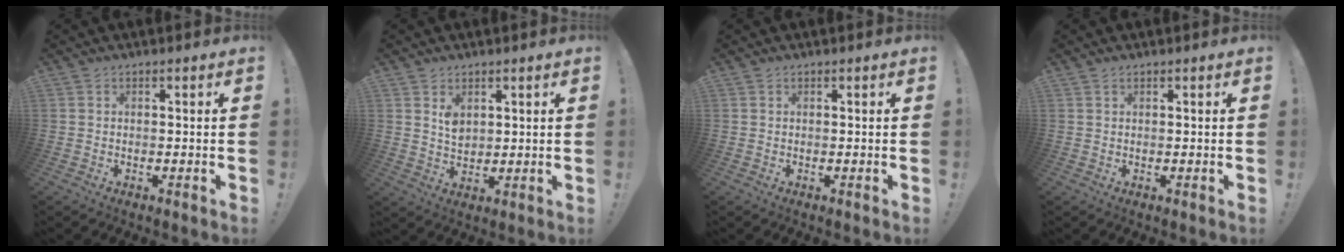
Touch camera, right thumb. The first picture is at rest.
{"total": 4.4, "force": [2.6, 2.7, 2.3], "torque": [-0.026, -0.019, 0.044]}
{"total": 0.0}
{"total": 0.5, "force": [0.4, 0.2, 0.2], "torque": [-0.005, -0.001, 0.008]}